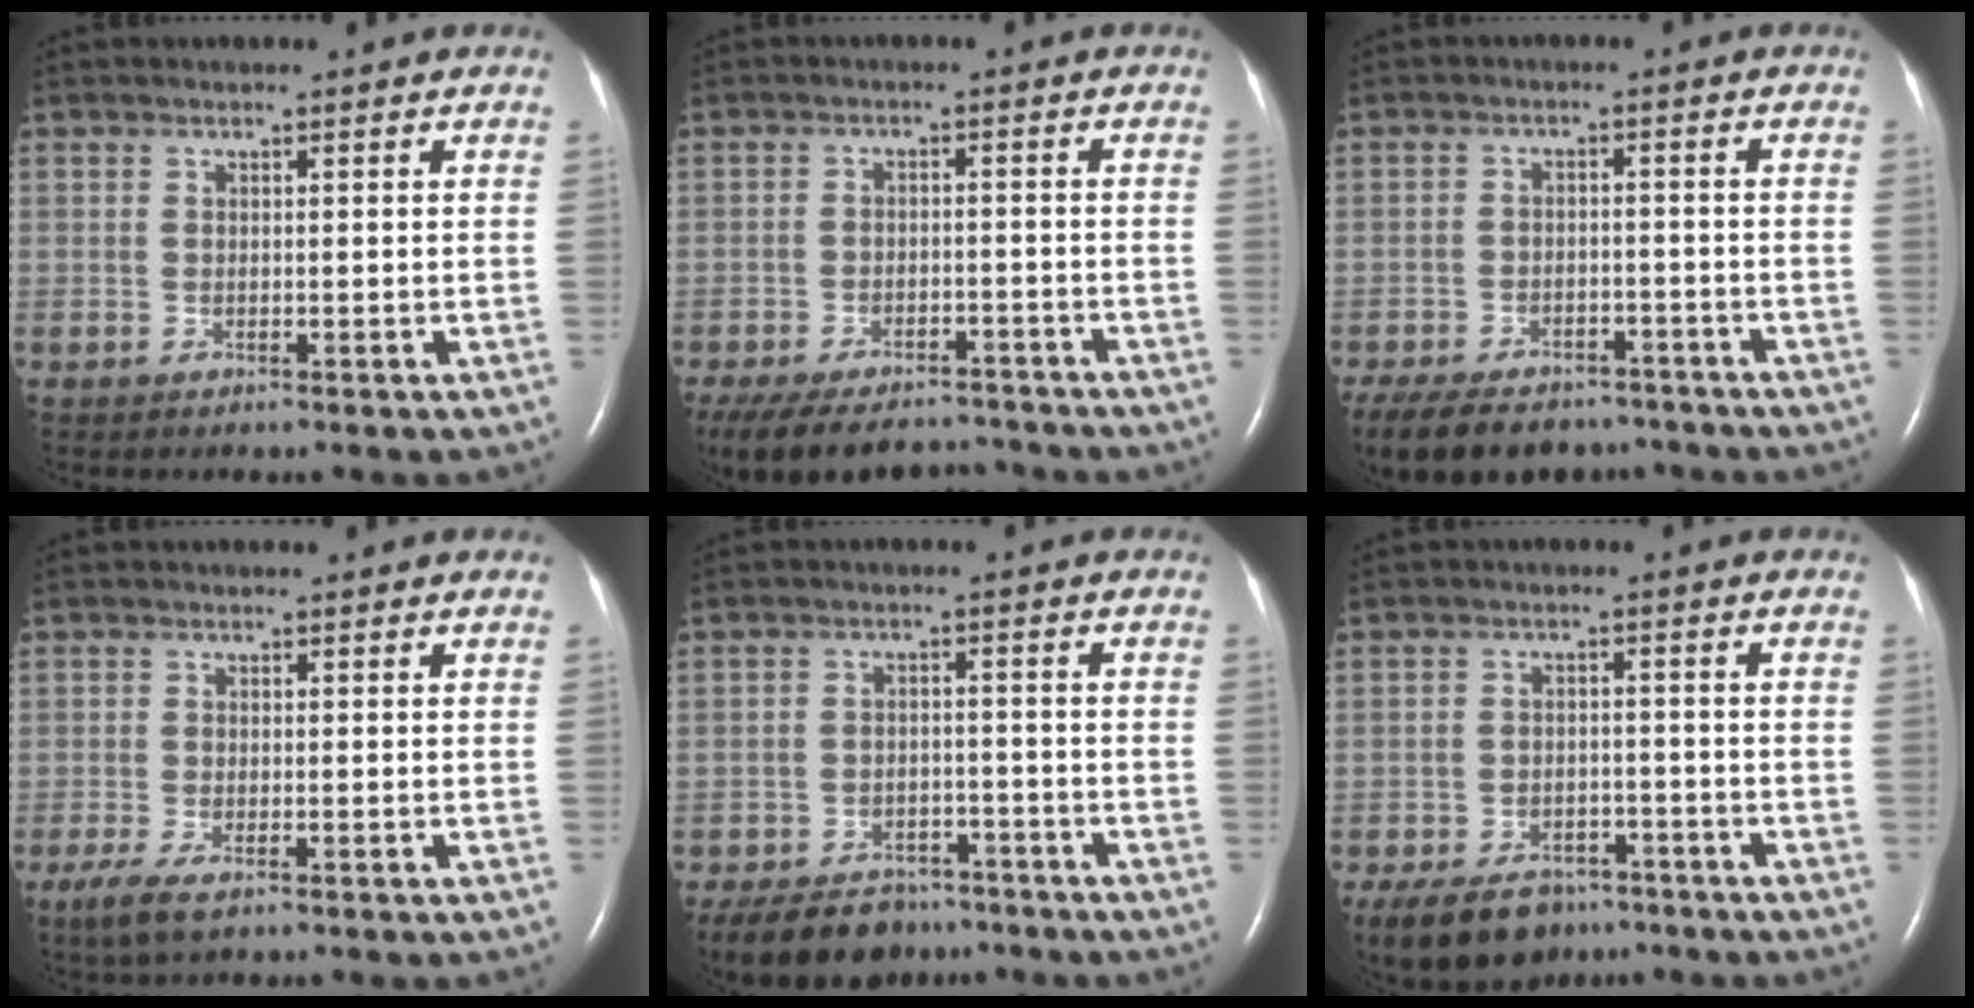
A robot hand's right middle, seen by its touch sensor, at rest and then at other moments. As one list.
[{"total": 14.3, "force": [-12.2, 5.4, 5.2], "torque": [-0.128, -0.006, -0.173]}, {"total": 17.3, "force": [-13.5, 8.2, 7.0], "torque": [-0.190, -0.018, -0.187]}, {"total": 3.9, "force": [-2.5, 1.0, 2.9], "torque": [-0.067, -0.011, -0.044]}, {"total": 12.0, "force": [-9.6, 6.1, 3.9], "torque": [-0.079, -0.003, -0.136]}, {"total": 12.5, "force": [-8.9, 7.2, 5.0], "torque": [-0.116, -0.007, -0.131]}]